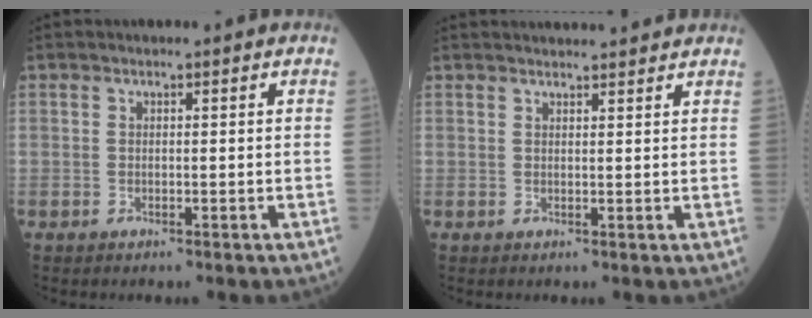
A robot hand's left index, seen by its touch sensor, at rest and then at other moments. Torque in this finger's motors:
{"motor_torque": [0.79, -1.35, 0.04, 0.00]}